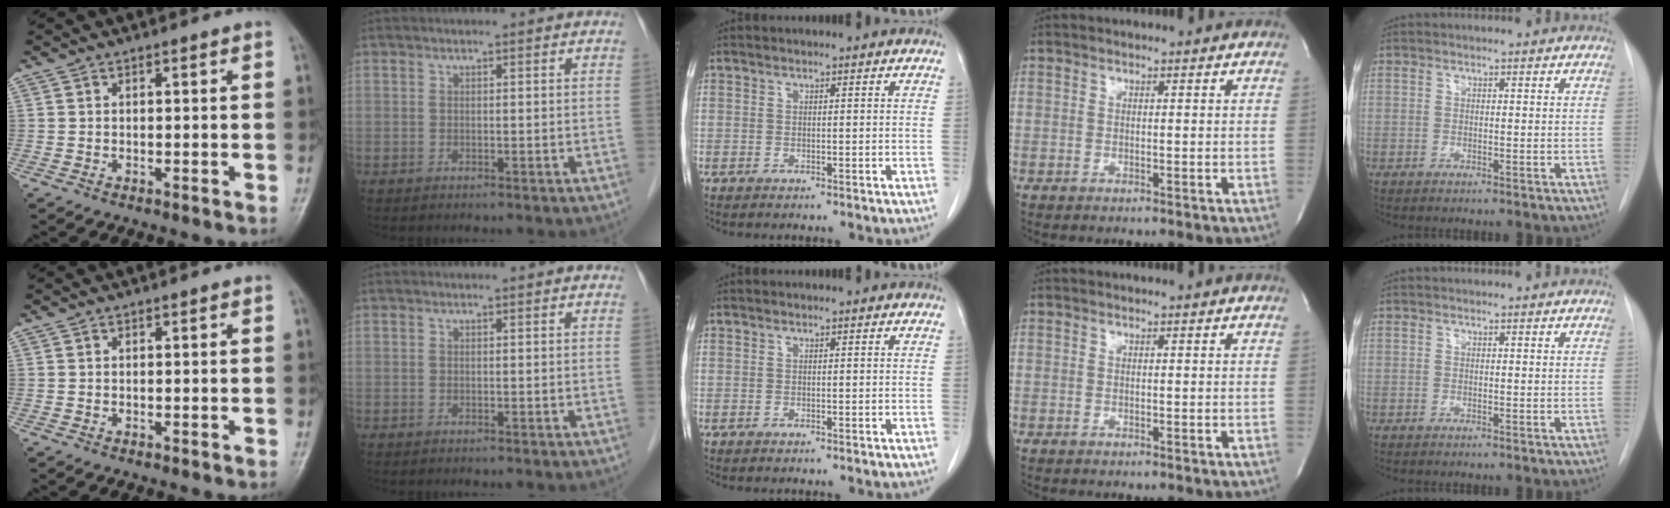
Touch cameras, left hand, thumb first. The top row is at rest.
{}